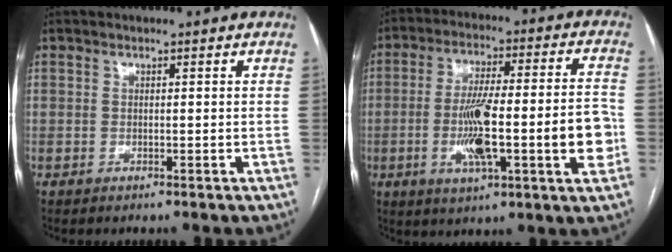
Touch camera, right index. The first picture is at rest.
{"total": 17.2, "force": [-3.5, 2.1, 16.7], "torque": [-0.264, 0.015, -0.049]}